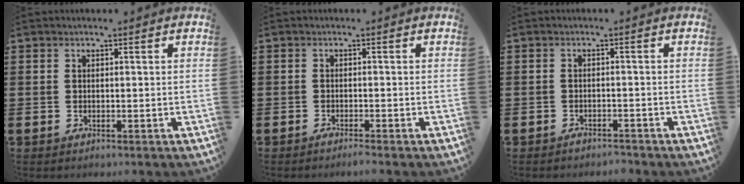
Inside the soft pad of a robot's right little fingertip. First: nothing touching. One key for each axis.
{"total": 1.0, "fx": -0.8, "fy": 0.0, "fz": 0.6, "tx": -0.009, "ty": -0.005, "tz": -0.014}
{"total": 1.3, "fx": -1.3, "fy": 0.1, "fz": 0.0, "tx": -0.004, "ty": 0.001, "tz": -0.028}